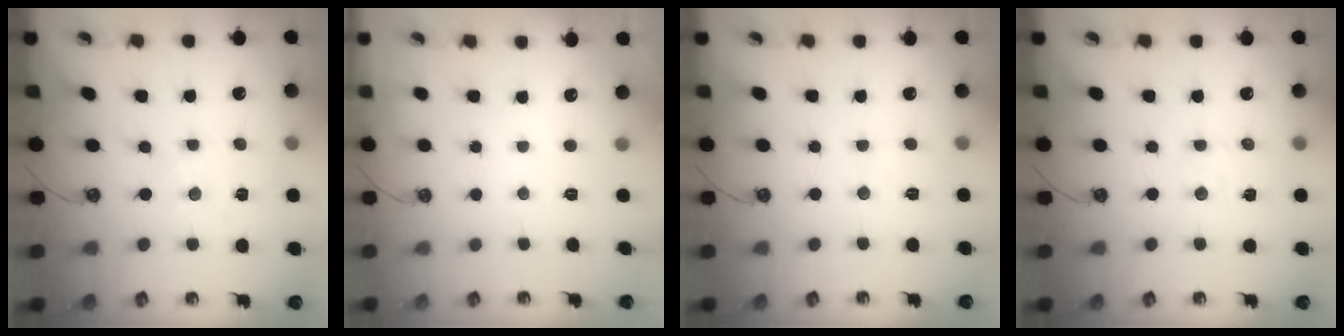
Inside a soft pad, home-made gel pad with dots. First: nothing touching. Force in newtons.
{"total": 0.0}
{"total": 3.0, "press": 3.0, "slide": 0.5}
{"total": 2.7, "press": 2.7, "slide": 0.4}